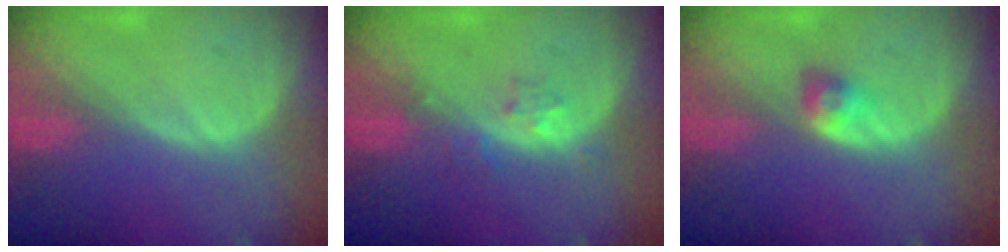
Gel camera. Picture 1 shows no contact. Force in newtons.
{"total": 2.6, "press": 2.6, "slide": 0.2}
{"total": 2.8, "press": 2.4, "slide": 1.4}